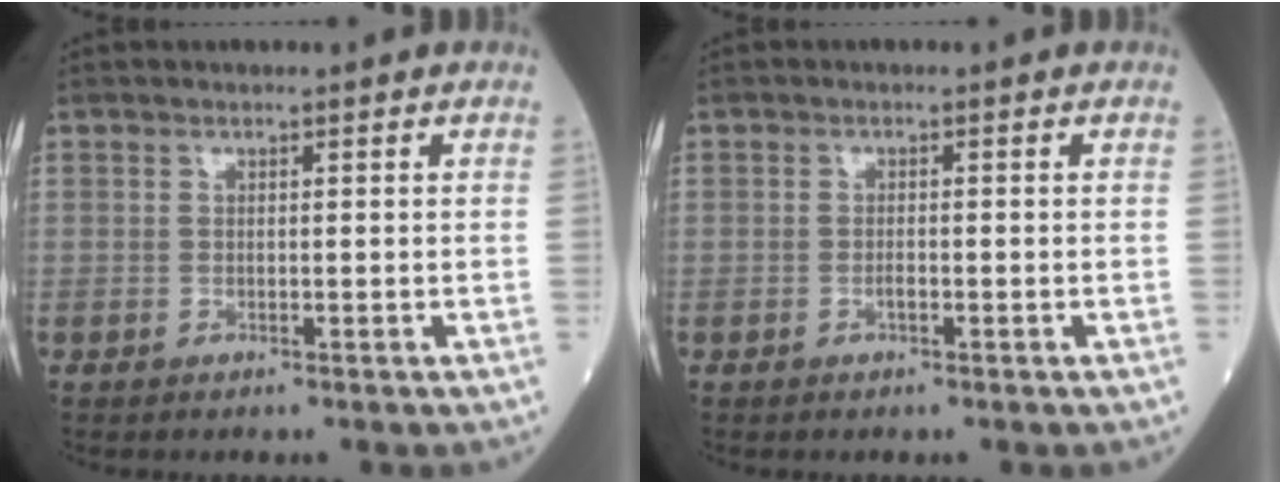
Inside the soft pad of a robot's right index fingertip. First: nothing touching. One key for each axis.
{"total": 0.9, "fx": -0.5, "fy": 0.1, "fz": 0.8, "tx": -0.014, "ty": 0.000, "tz": -0.010}